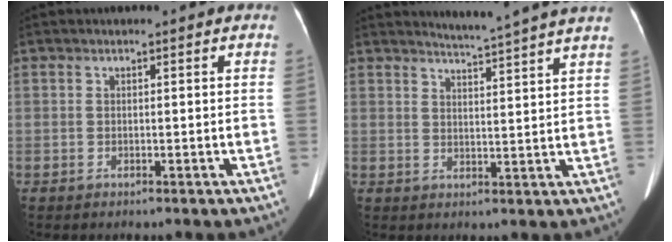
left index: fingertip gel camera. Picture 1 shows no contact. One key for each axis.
{"total": 9.8, "fx": 9.2, "fy": -1.9, "fz": 3.0, "tx": -0.052, "ty": -0.024, "tz": 0.111}